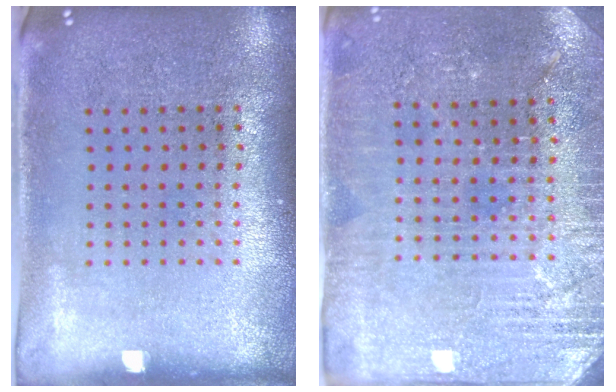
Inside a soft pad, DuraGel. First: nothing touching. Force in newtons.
{"total": 3.0, "press": 2.9, "slide": 0.5}